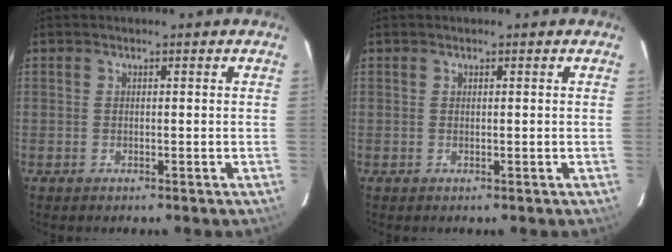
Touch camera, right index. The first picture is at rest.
{"total": 0.0}